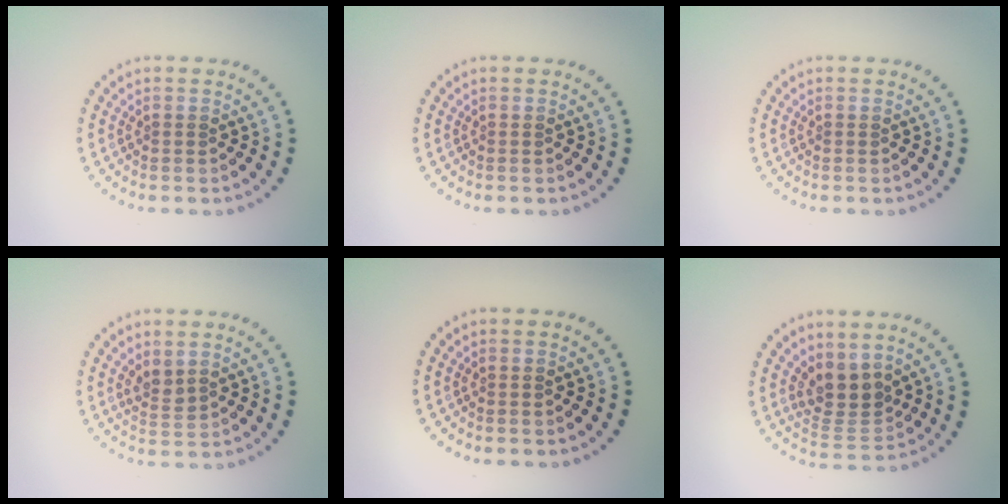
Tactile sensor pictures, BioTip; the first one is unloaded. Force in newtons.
{"total": 0.0}
{"total": 0.0}
{"total": 1.6, "press": 1.4, "slide": 0.9}
{"total": 0.0}
{"total": 3.6, "press": 3.2, "slide": 1.6}